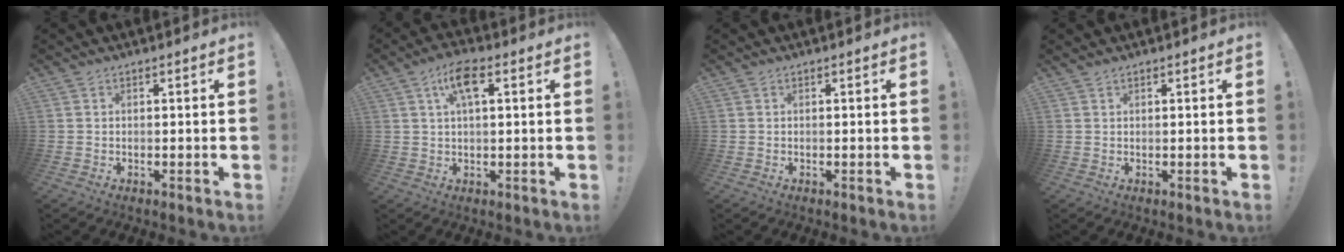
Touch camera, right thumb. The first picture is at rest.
{"total": 7.6, "force": [3.0, 2.8, 6.4], "torque": [-0.110, 0.006, 0.049]}
{"total": 0.0}
{"total": 0.7, "force": [0.6, 0.0, 0.3], "torque": [-0.001, -0.003, 0.011]}